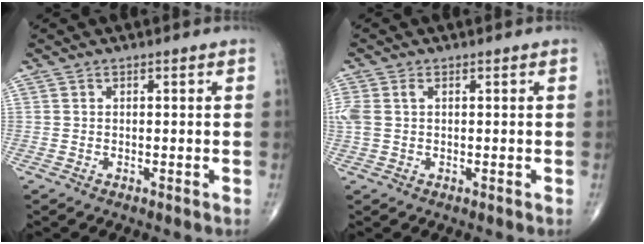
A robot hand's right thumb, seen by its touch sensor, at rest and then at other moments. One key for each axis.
{"total": 3.9, "fx": 0.6, "fy": 2.4, "fz": 3.0, "tx": -0.104, "ty": 0.019, "tz": 0.016}